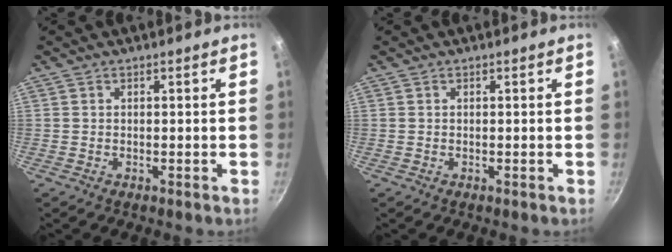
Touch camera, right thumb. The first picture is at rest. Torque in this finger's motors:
{"motor_torque": [-0.05, -0.09, 0.19, 0.01, 0.00]}